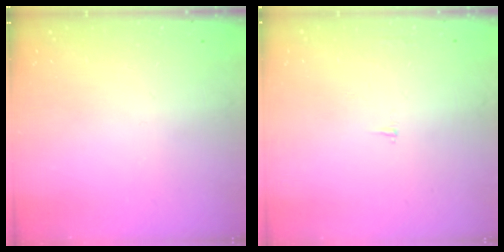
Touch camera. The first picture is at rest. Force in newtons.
{"total": 2.1, "press": 2.1, "slide": 0.2}